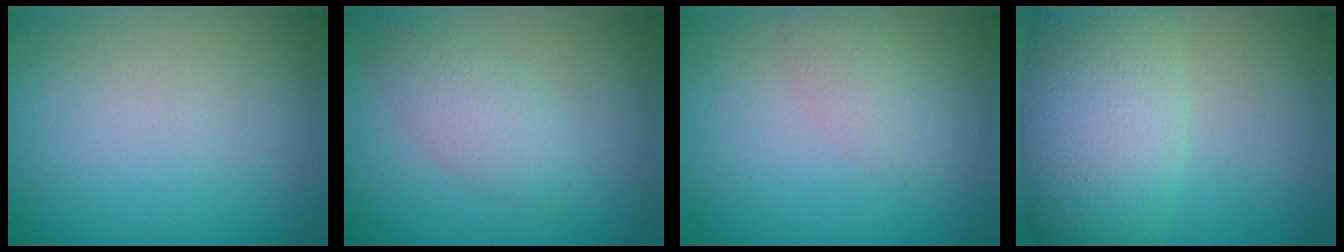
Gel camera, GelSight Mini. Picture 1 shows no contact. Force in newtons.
{"total": 2.8, "press": 2.8, "slide": 0.2}
{"total": 1.8, "press": 1.8, "slide": 0.0}
{"total": 8.1, "press": 8.1, "slide": 0.5}